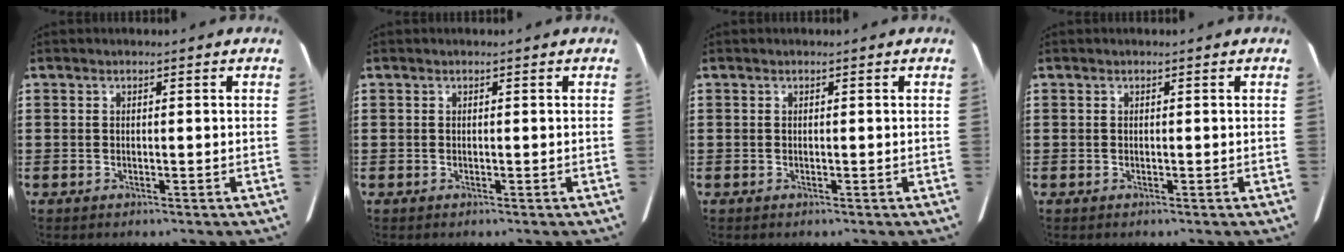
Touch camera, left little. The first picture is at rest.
{"total": 0.0}
{"total": 0.0}
{"total": 0.0}